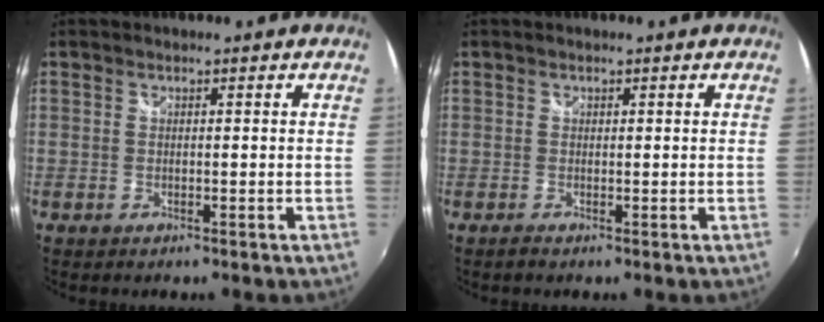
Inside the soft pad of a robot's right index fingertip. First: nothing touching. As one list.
[{"total": 0.6, "force": [-0.2, 0.6, 0.1], "torque": [-0.005, -0.001, -0.005]}]